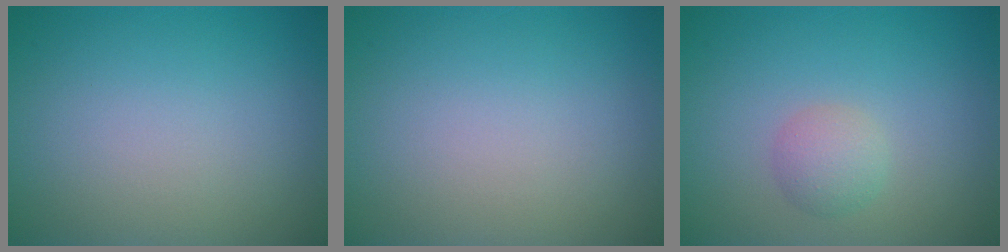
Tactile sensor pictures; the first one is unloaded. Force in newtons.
{"total": 0.0}
{"total": 1.9, "press": 1.9, "slide": 0.1}